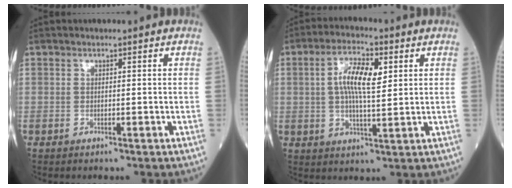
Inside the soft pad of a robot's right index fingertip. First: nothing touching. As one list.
[{"total": 8.2, "force": [2.0, 2.2, 7.7], "torque": [-0.145, 0.011, 0.034]}]